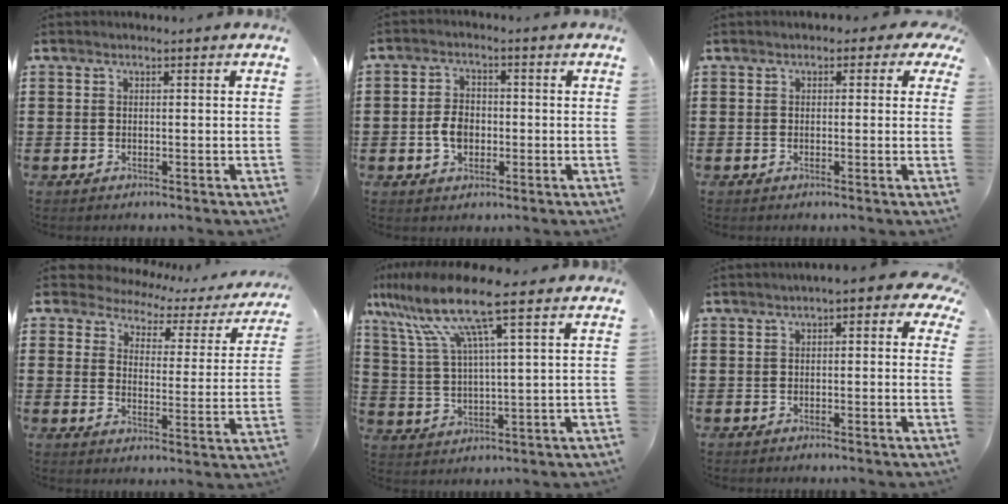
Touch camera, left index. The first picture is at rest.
{"total": 4.3, "force": [-0.8, 2.8, 3.1], "torque": [-0.074, 0.001, -0.020]}
{"total": 1.3, "force": [0.0, 1.0, 0.8], "torque": [-0.013, 0.004, -0.004]}
{"total": 3.8, "force": [3.5, 1.4, 0.4], "torque": [-0.033, -0.023, 0.055]}
{"total": 12.7, "force": [7.8, 1.2, 9.9], "torque": [-0.235, -0.025, 0.125]}
{"total": 1.6, "force": [-0.1, 0.7, 1.4], "torque": [-0.030, 0.007, -0.007]}